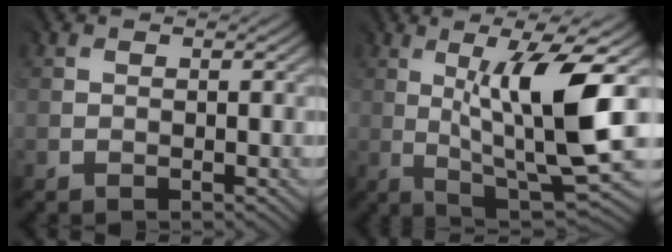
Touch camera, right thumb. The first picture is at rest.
{"total": 12.0, "force": [1.6, 2.2, 11.7], "torque": [-0.190, -0.001, 0.039]}